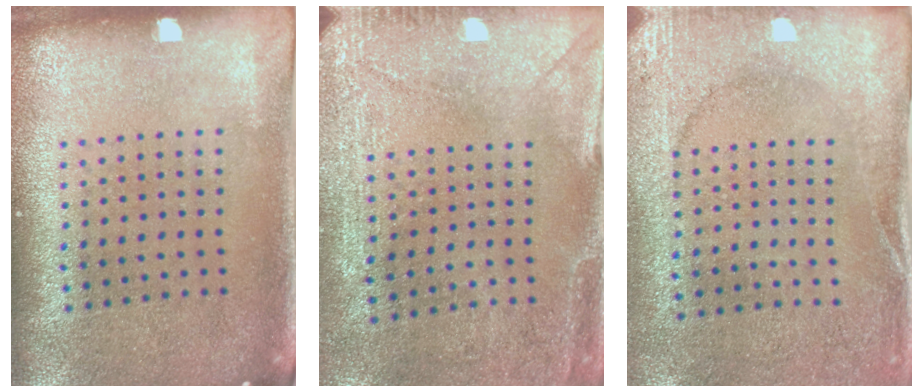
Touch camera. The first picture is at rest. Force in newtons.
{"total": 3.0, "press": 2.7, "slide": 1.1}
{"total": 2.6, "press": 2.4, "slide": 0.9}